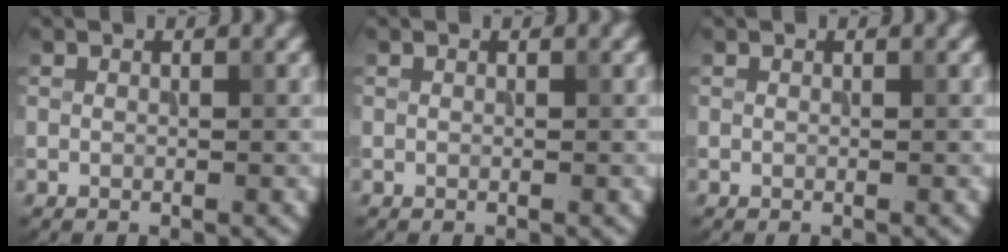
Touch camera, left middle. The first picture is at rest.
{"total": 0.0}
{"total": 0.0}